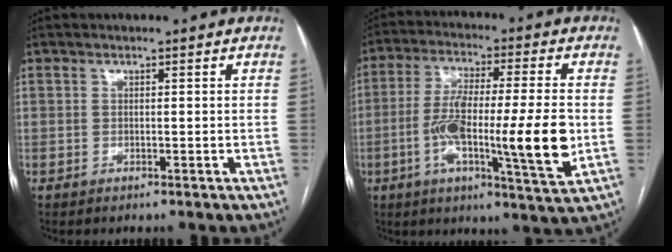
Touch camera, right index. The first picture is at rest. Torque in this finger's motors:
{"motor_torque": [0.93, 0.37, 0.77, 0.21]}